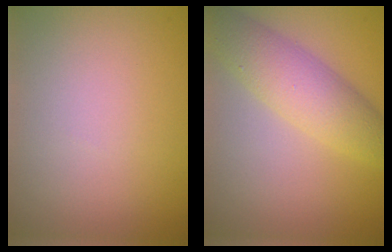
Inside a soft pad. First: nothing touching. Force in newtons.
{"total": 5.1, "press": 5.1, "slide": 0.1}